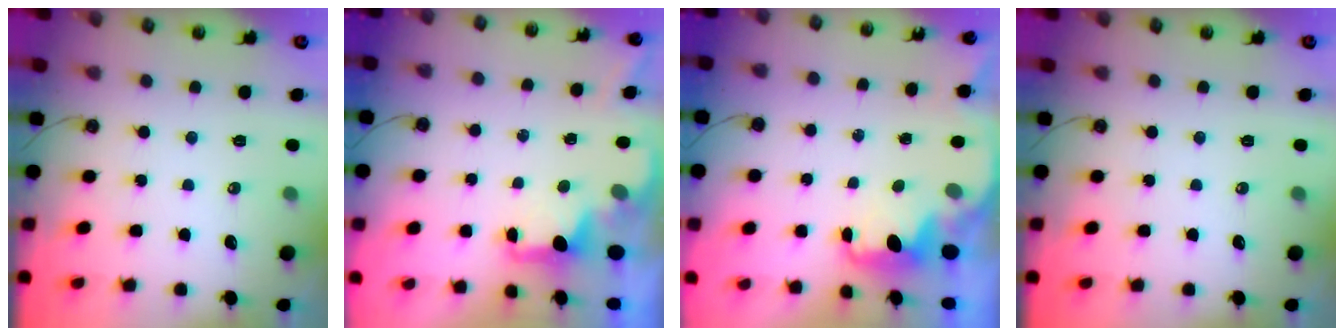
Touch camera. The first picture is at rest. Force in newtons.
{"total": 1.8, "press": 1.7, "slide": 0.7}
{"total": 2.4, "press": 2.3, "slide": 0.8}
{"total": 0.0}